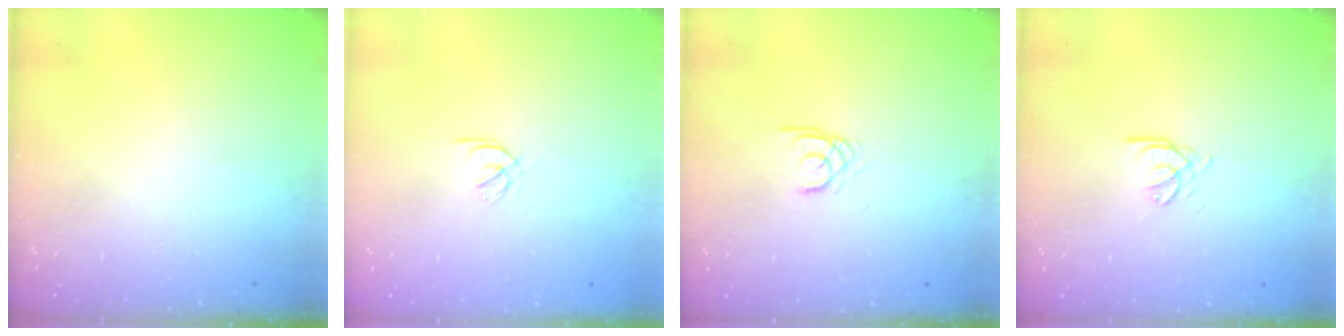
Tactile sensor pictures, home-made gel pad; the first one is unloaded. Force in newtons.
{"total": 1.5, "press": 1.4, "slide": 0.5}
{"total": 1.7, "press": 1.7, "slide": 0.2}
{"total": 2.6, "press": 2.6, "slide": 0.3}